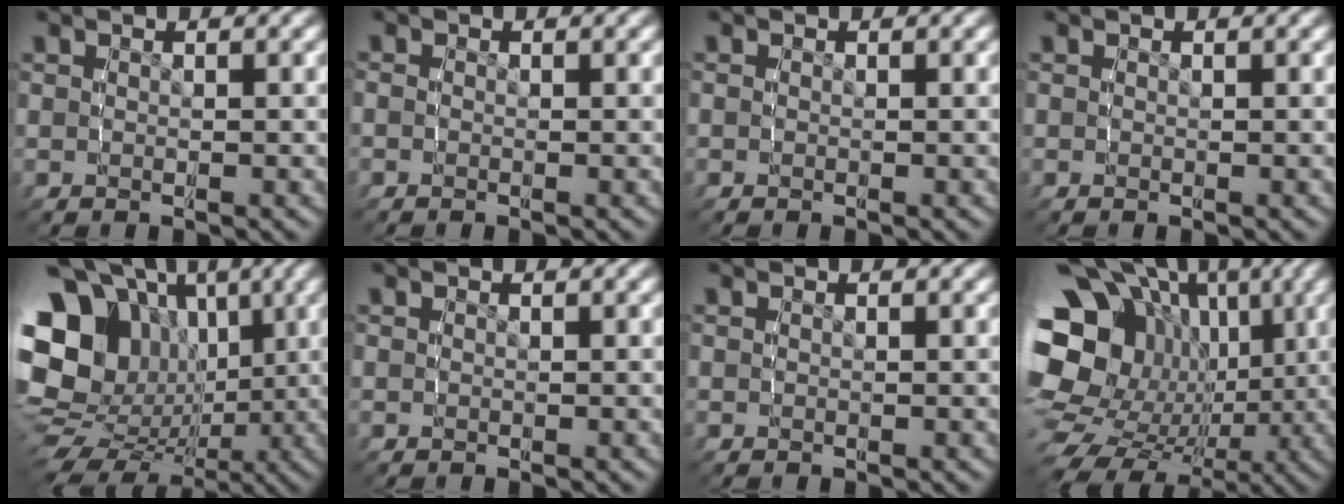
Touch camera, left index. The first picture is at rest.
{"total": 0.8, "force": [-0.4, 0.4, 0.5], "torque": [-0.013, -0.004, -0.009]}
{"total": 0.5, "force": [-0.1, 0.3, 0.4], "torque": [-0.007, -0.001, -0.003]}
{"total": 0.0}
{"total": 21.8, "force": [0.6, 18.4, 11.7], "torque": [-0.240, -0.053, 0.013]}
{"total": 0.0}
{"total": 0.0}
{"total": 19.4, "force": [0.1, 15.7, 11.3], "torque": [-0.228, -0.059, 0.011]}